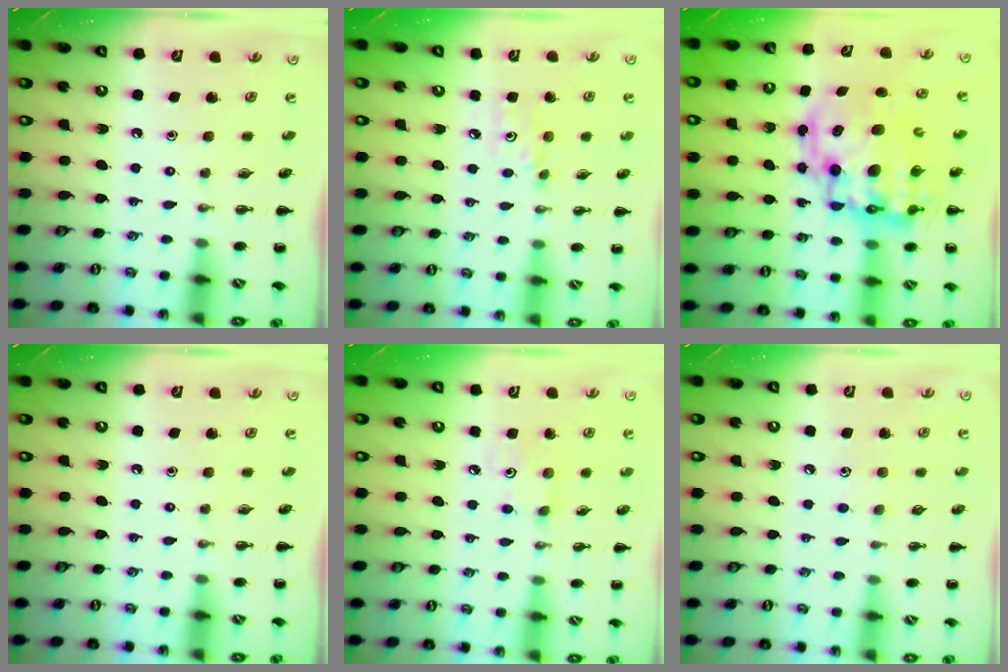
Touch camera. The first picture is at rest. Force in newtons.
{"total": 5.3, "press": 5.0, "slide": 1.6}
{"total": 16.2, "press": 15.7, "slide": 4.1}
{"total": 0.0}
{"total": 2.5, "press": 2.4, "slide": 0.7}
{"total": 3.6, "press": 3.5, "slide": 0.8}